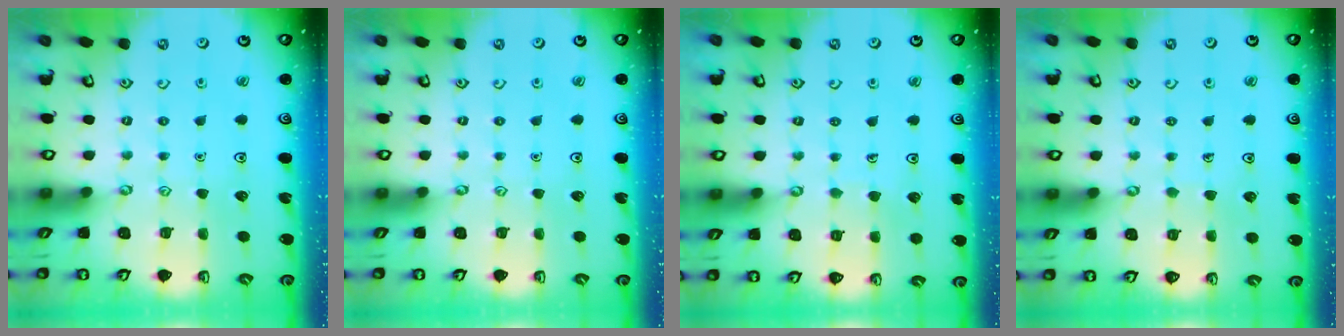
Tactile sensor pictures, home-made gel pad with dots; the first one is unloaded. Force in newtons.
{"total": 0.0}
{"total": 3.3, "press": 3.3, "slide": 0.2}
{"total": 2.5, "press": 2.5, "slide": 0.2}